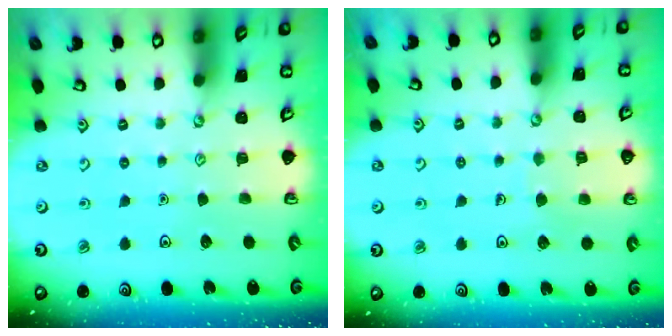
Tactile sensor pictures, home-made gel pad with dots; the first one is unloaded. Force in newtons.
{"total": 3.7, "press": 3.7, "slide": 0.2}